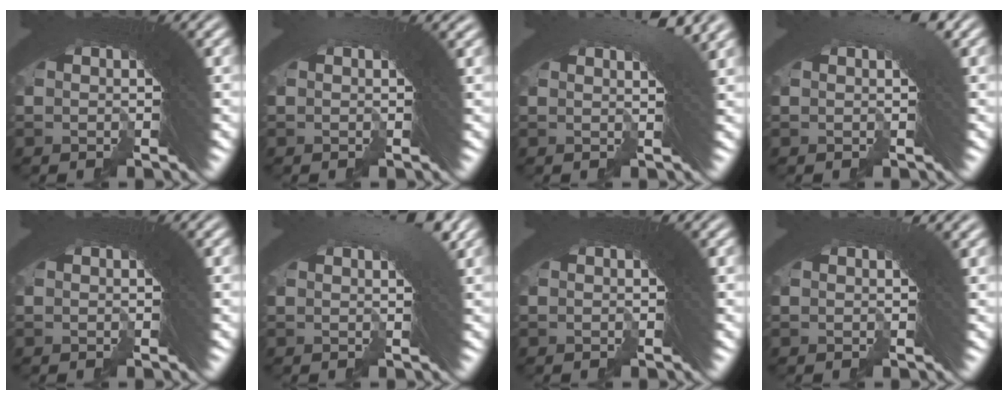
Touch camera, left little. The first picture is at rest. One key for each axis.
{"total": 0.9, "fx": 0.5, "fy": 0.4, "fz": 0.7, "tx": 0.001, "ty": 0.011, "tz": -0.002}
{"total": 3.5, "fx": 2.0, "fy": 0.7, "fz": 2.8, "tx": -0.029, "ty": 0.013, "tz": 0.023}
{"total": 2.1, "fx": 1.1, "fy": 0.6, "fz": 1.7, "tx": -0.007, "ty": 0.022, "tz": 0.005}
{"total": 0.0}
{"total": 3.4, "fx": 1.6, "fy": 0.9, "fz": 2.8, "tx": -0.021, "ty": 0.019, "tz": 0.014}
{"total": 0.0}
{"total": 1.6, "fx": 1.1, "fy": 0.2, "fz": 1.2, "tx": -0.009, "ty": 0.009, "tz": 0.011}